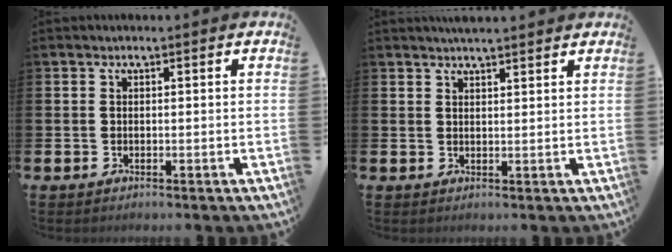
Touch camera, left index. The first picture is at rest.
{"total": 2.6, "force": [2.5, 0.2, 0.5], "torque": [-0.010, -0.008, 0.045]}